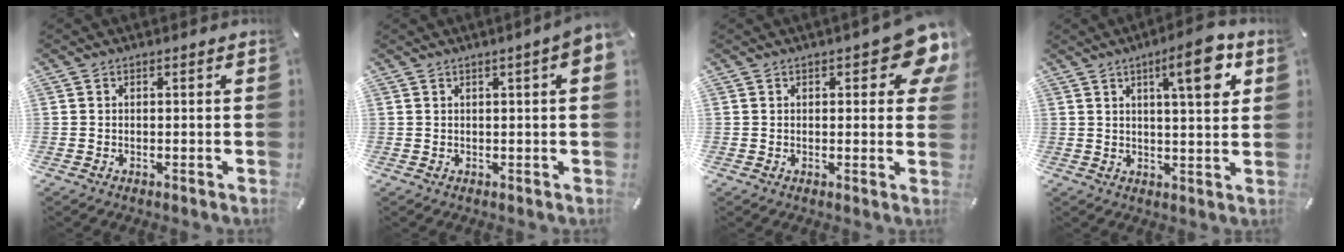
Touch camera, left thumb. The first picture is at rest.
{"total": 3.8, "force": [1.3, 0.3, 3.6], "torque": [-0.061, -0.003, 0.021]}
{"total": 8.9, "force": [4.1, 3.6, 7.0], "torque": [-0.090, -0.018, 0.066]}
{"total": 11.4, "force": [4.9, 2.9, 9.8], "torque": [-0.140, -0.017, 0.072]}